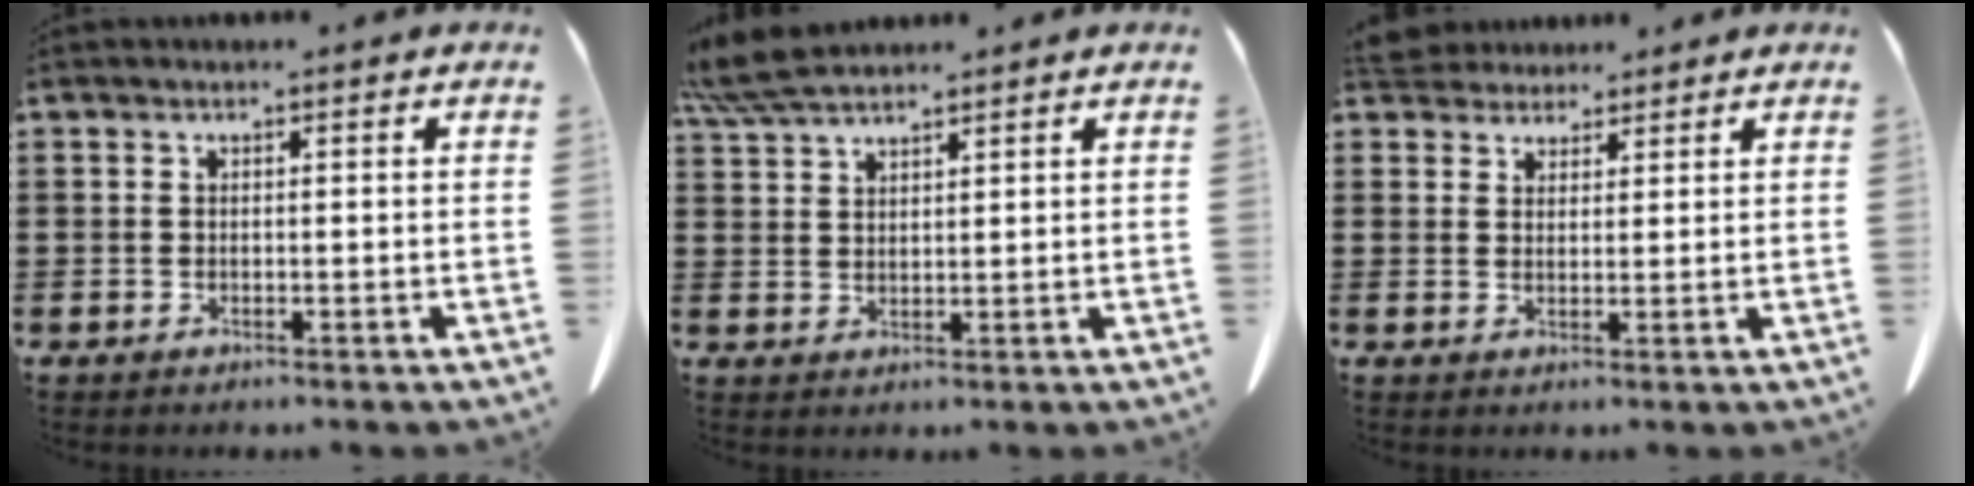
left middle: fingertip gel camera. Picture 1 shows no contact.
{"total": 5.7, "force": [4.9, 0.9, 2.7], "torque": [-0.075, -0.013, 0.093]}
{"total": 3.6, "force": [3.5, 1.1, 0.1], "torque": [-0.015, -0.007, 0.069]}